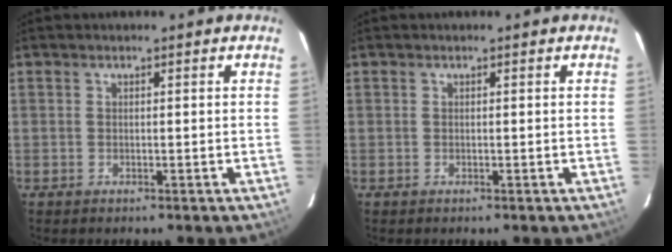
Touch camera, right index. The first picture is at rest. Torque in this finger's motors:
{"motor_torque": [0.00, 0.00, 0.02, 0.00]}